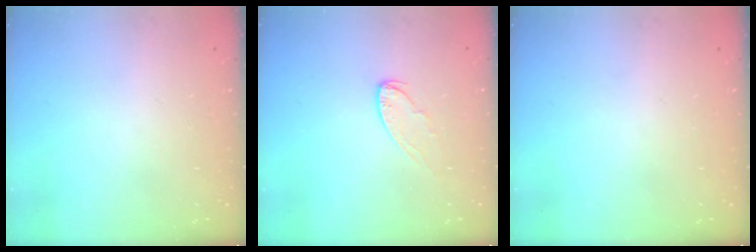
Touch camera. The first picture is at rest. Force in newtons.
{"total": 5.9, "press": 5.9, "slide": 0.2}
{"total": 0.0}